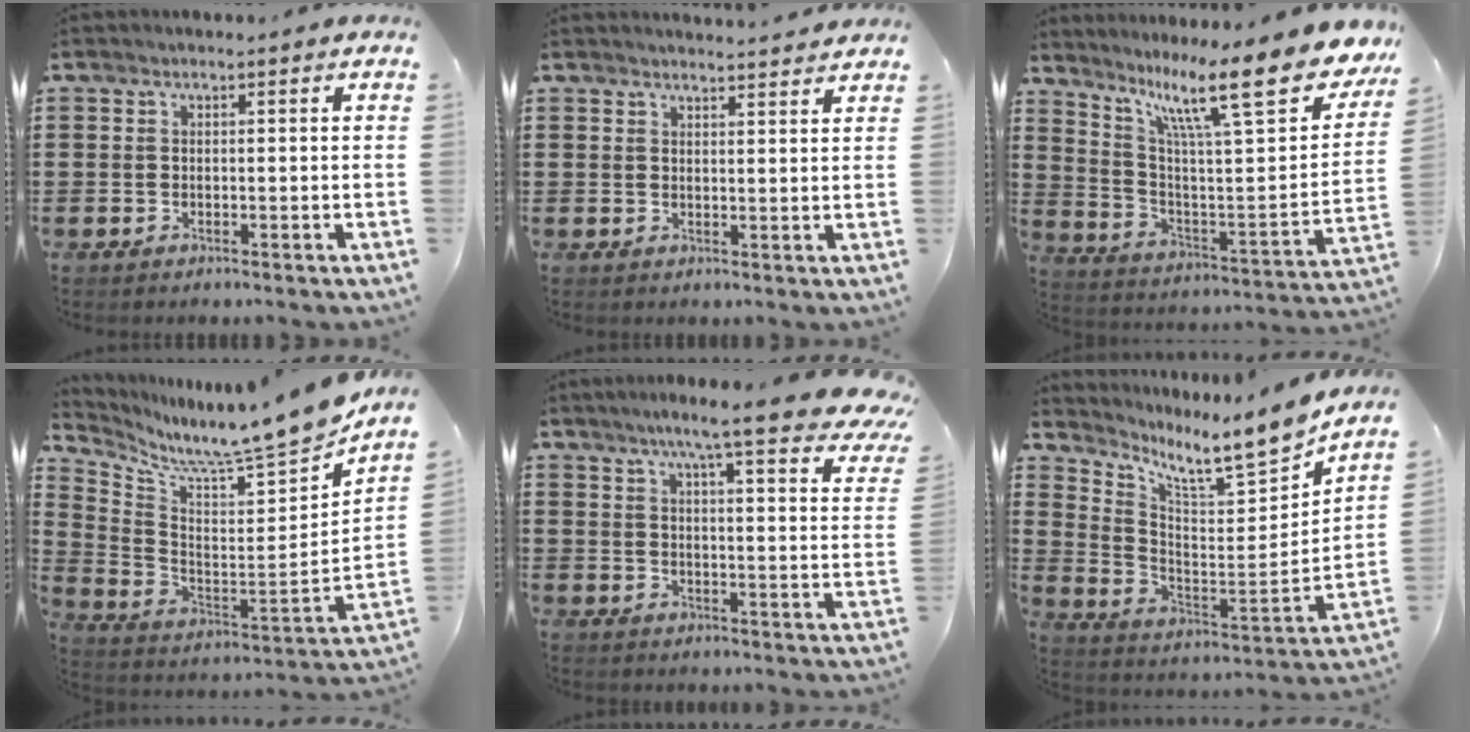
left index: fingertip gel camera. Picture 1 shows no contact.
{"total": 2.3, "force": [2.3, -0.1, 0.1], "torque": [-0.008, -0.006, 0.045]}
{"total": 15.9, "force": [10.7, 2.5, 11.5], "torque": [-0.212, -0.069, 0.165]}
{"total": 9.8, "force": [9.2, -1.2, 3.0], "torque": [-0.076, -0.103, 0.141]}
{"total": 8.9, "force": [7.2, 0.0, 5.2], "torque": [-0.099, -0.039, 0.117]}
{"total": 7.9, "force": [7.1, 0.4, 3.4], "torque": [-0.081, -0.078, 0.107]}